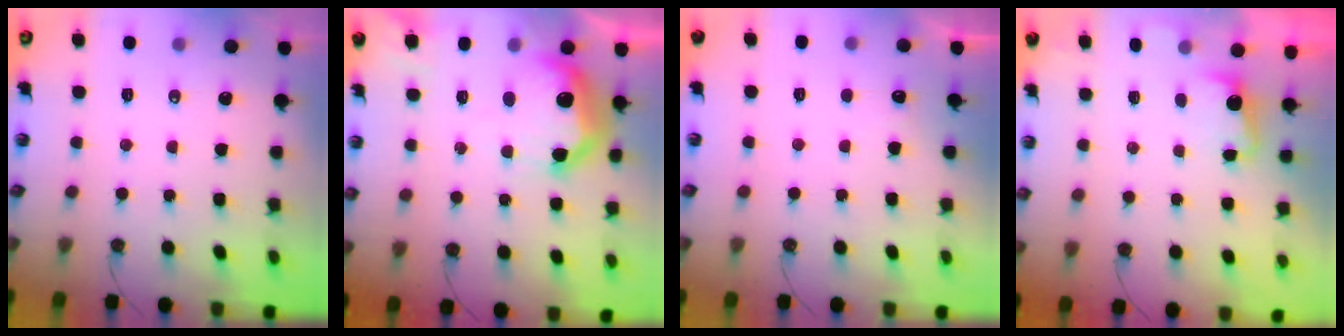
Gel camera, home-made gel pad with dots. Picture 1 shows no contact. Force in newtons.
{"total": 20.2, "press": 20.1, "slide": 1.5}
{"total": 4.3, "press": 4.2, "slide": 1.1}
{"total": 2.6, "press": 2.4, "slide": 1.0}